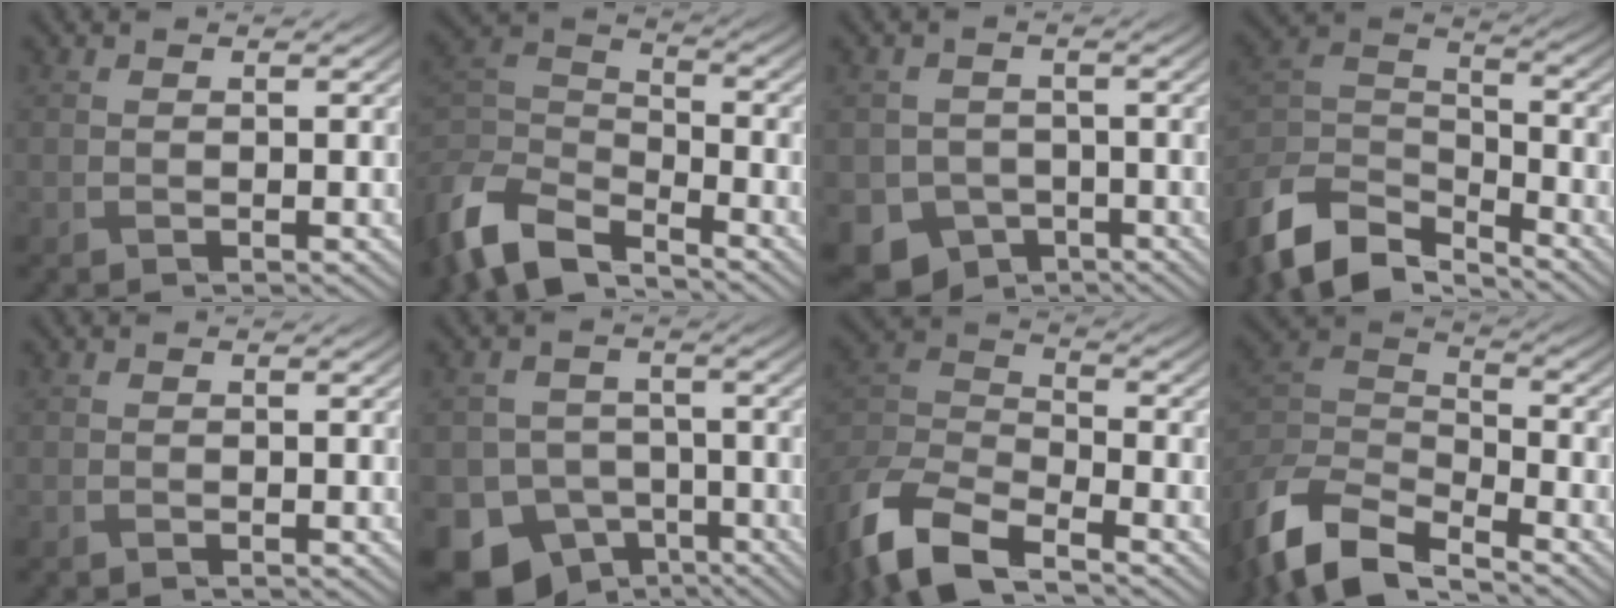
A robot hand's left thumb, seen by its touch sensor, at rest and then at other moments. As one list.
[{"total": 9.1, "force": [-7.1, 3.6, 4.4], "torque": [-0.105, -0.009, -0.154]}, {"total": 7.9, "force": [-4.2, 6.2, 2.5], "torque": [-0.048, -0.025, -0.076]}, {"total": 10.5, "force": [-8.3, 4.4, 4.7], "torque": [-0.109, -0.002, -0.166]}, {"total": 0.6, "force": [-0.5, 0.0, 0.3], "torque": [-0.006, -0.001, -0.009]}, {"total": 12.6, "force": [-7.9, 9.2, 3.4], "torque": [-0.083, -0.041, -0.133]}, {"total": 11.1, "force": [-8.0, 4.1, 6.5], "torque": [-0.150, -0.012, -0.169]}, {"total": 10.2, "force": [-7.7, 3.9, 5.5], "torque": [-0.127, -0.012, -0.156]}]